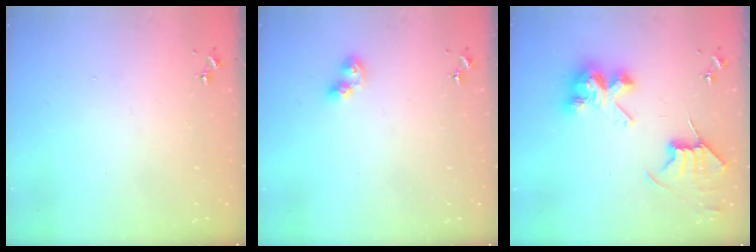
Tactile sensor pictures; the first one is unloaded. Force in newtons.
{"total": 6.0, "press": 6.0, "slide": 0.3}
{"total": 9.4, "press": 9.4, "slide": 0.8}